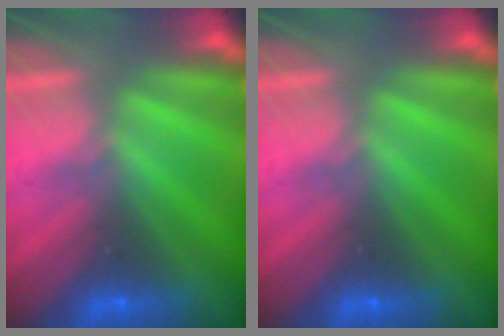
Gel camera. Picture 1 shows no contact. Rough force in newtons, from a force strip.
{"total": 0.0}